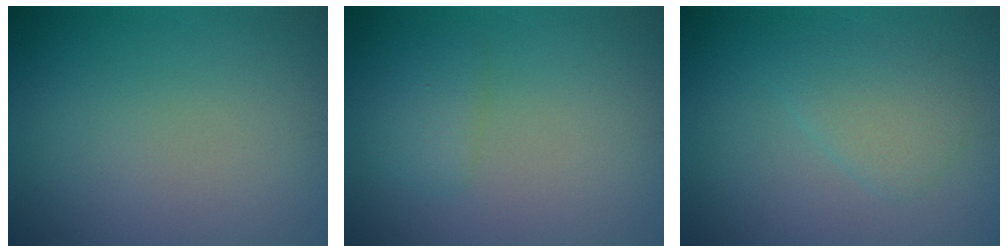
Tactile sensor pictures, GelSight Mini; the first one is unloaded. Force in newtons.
{"total": 1.4, "press": 1.4, "slide": 0.1}
{"total": 2.3, "press": 2.3, "slide": 0.0}